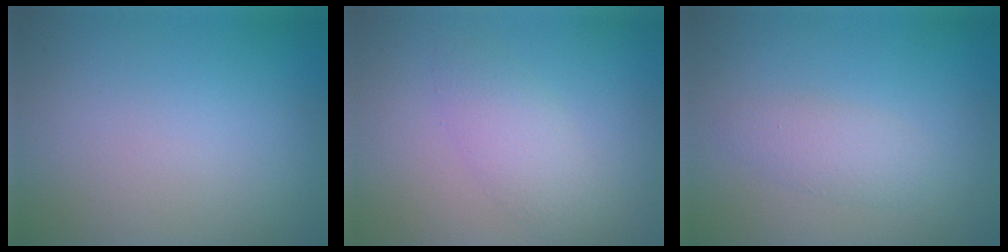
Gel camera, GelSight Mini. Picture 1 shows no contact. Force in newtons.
{"total": 2.4, "press": 2.4, "slide": 0.2}
{"total": 1.9, "press": 1.9, "slide": 0.0}